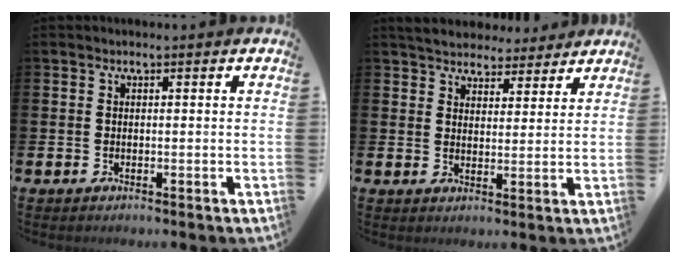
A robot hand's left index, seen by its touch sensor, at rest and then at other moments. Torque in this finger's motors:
{"motor_torque": [0.99, -1.14, -0.02, 0.01]}